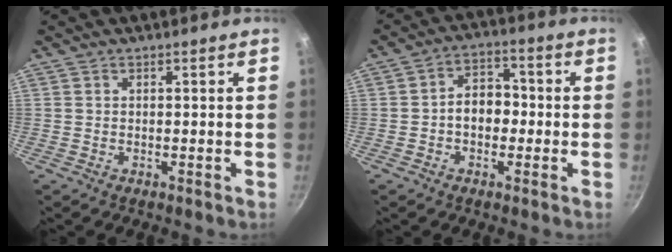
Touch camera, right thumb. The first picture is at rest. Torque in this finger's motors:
{"motor_torque": [-0.14, 0.19, 0.16, 0.05, 0.01]}